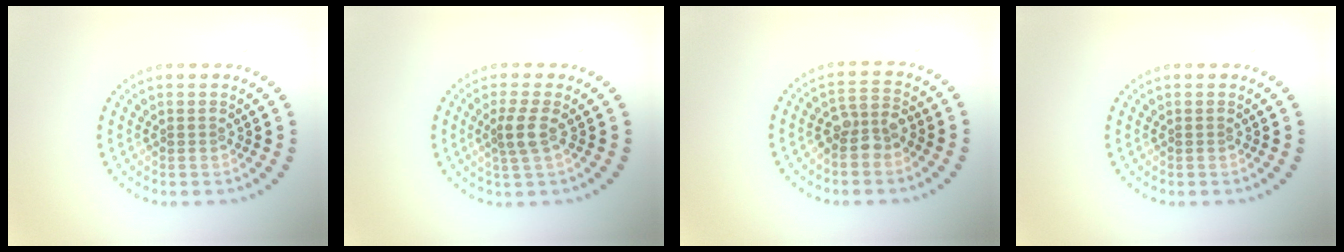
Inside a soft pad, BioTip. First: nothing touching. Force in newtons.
{"total": 2.1, "press": 1.7, "slide": 1.2}
{"total": 2.9, "press": 2.6, "slide": 1.2}
{"total": 0.0}